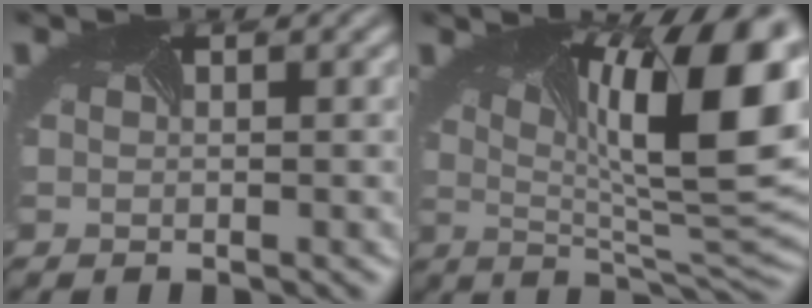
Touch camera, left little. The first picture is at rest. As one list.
[{"total": 15.7, "force": [3.1, 5.2, 14.5], "torque": [-0.180, 0.006, 0.050]}]